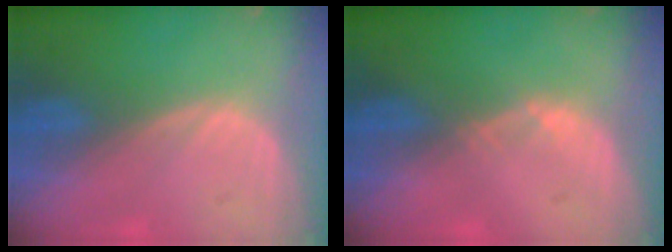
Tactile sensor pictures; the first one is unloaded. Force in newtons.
{"total": 0.6, "press": 0.5, "slide": 0.2}